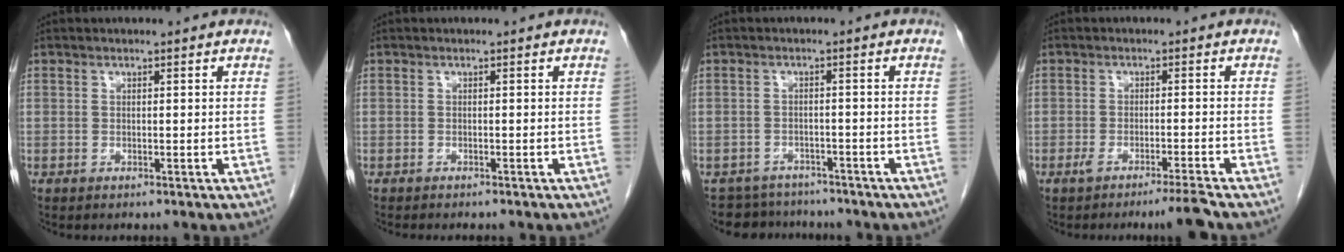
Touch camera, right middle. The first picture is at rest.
{"total": 3.2, "force": [-2.8, 0.7, 1.4], "torque": [-0.018, -0.006, -0.031]}
{"total": 5.7, "force": [-5.2, 2.3, -0.5], "torque": [0.013, 0.011, -0.072]}
{"total": 4.0, "force": [-3.1, -1.1, 2.2], "torque": [-0.042, -0.007, -0.056]}